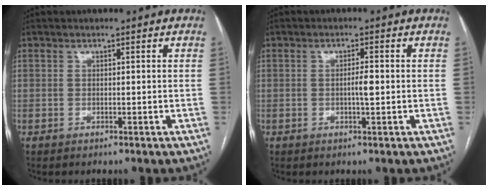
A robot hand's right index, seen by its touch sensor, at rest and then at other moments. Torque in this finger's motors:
{"motor_torque": [-0.16, -0.14, 0.03, 0.00]}